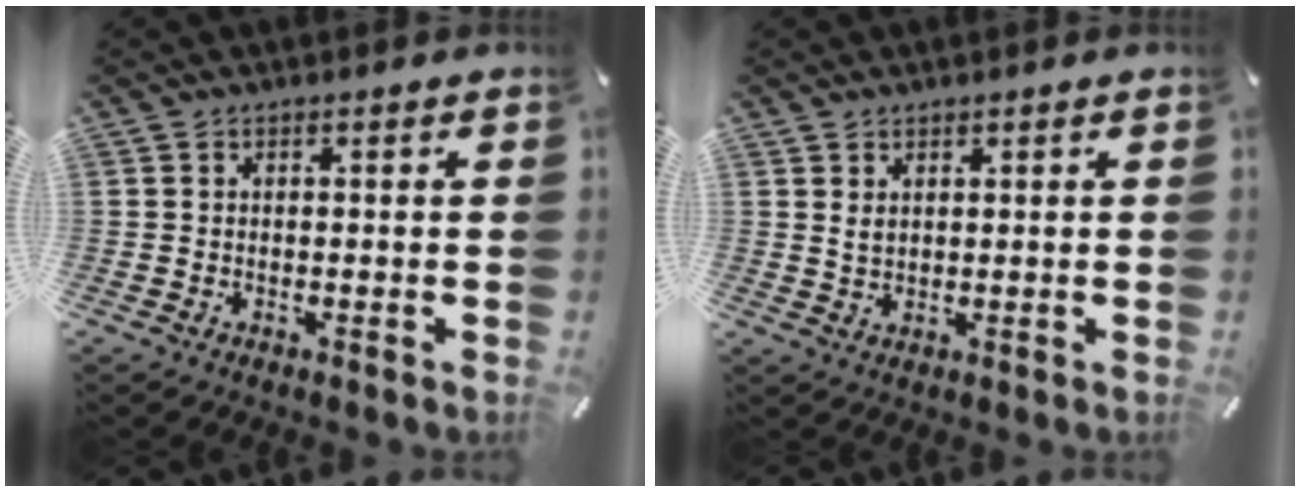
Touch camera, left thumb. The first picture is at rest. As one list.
[{"total": 2.0, "force": [1.3, 1.3, 0.9], "torque": [-0.019, 0.002, 0.023]}]